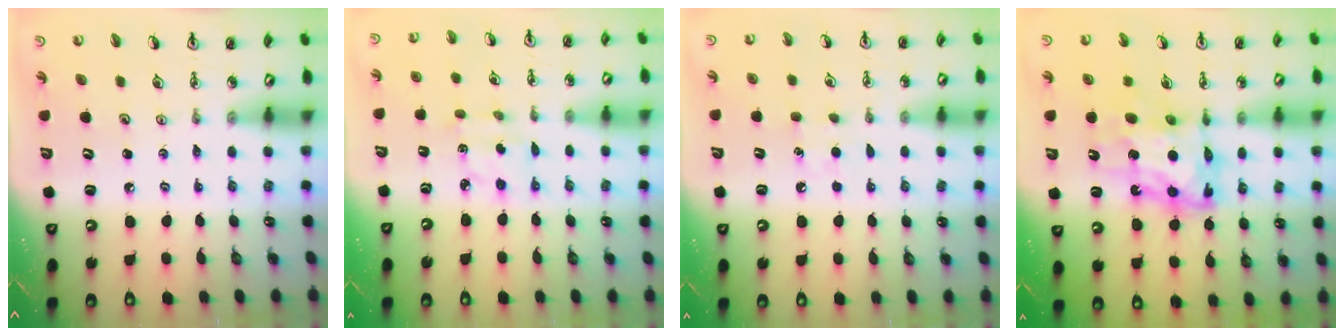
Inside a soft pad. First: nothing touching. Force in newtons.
{"total": 2.5, "press": 2.5, "slide": 0.2}
{"total": 6.4, "press": 6.3, "slide": 0.7}
{"total": 12.1, "press": 12.1, "slide": 1.1}